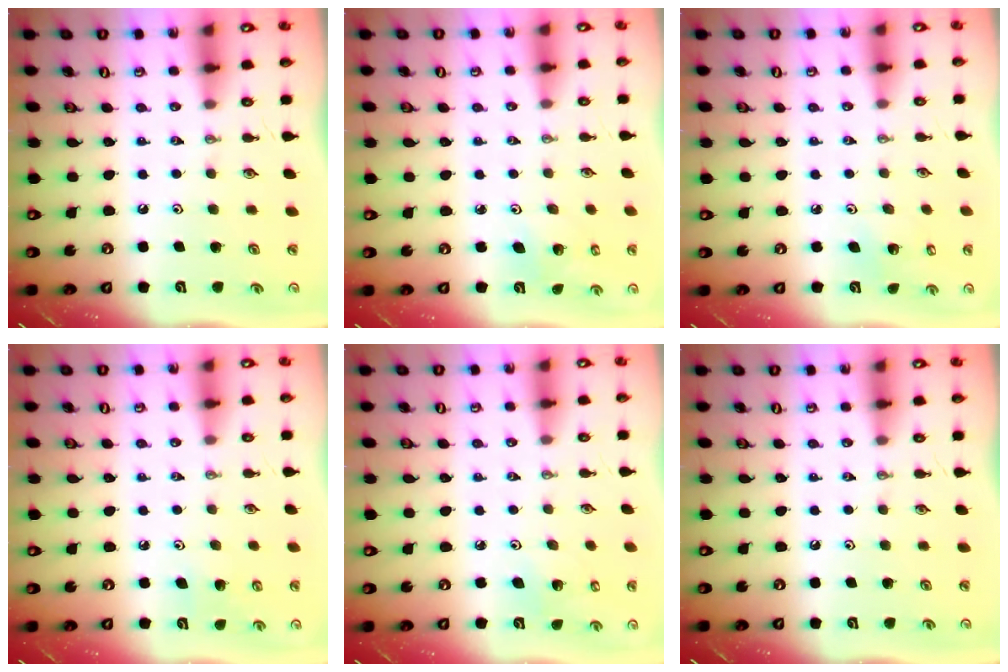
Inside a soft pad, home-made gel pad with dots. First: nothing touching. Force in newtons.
{"total": 4.0, "press": 4.0, "slide": 0.4}
{"total": 3.7, "press": 3.7, "slide": 0.3}
{"total": 4.6, "press": 4.4, "slide": 1.2}
{"total": 4.1, "press": 4.0, "slide": 1.1}
{"total": 0.0}